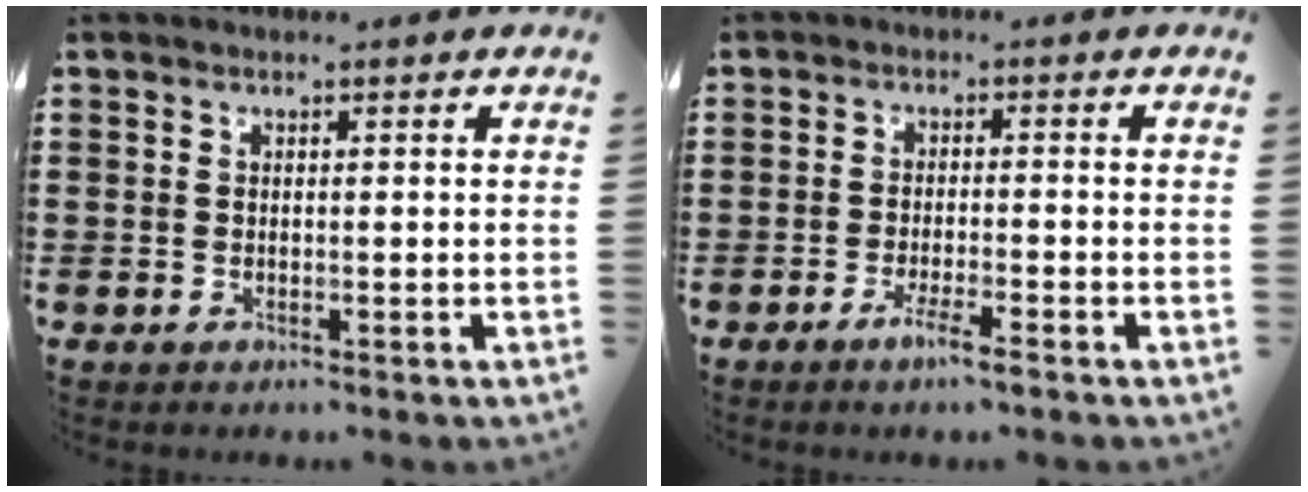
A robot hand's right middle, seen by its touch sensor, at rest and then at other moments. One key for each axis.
{"total": 3.1, "fx": -2.0, "fy": 0.1, "fz": 2.3, "tx": -0.037, "ty": 0.001, "tz": -0.036}